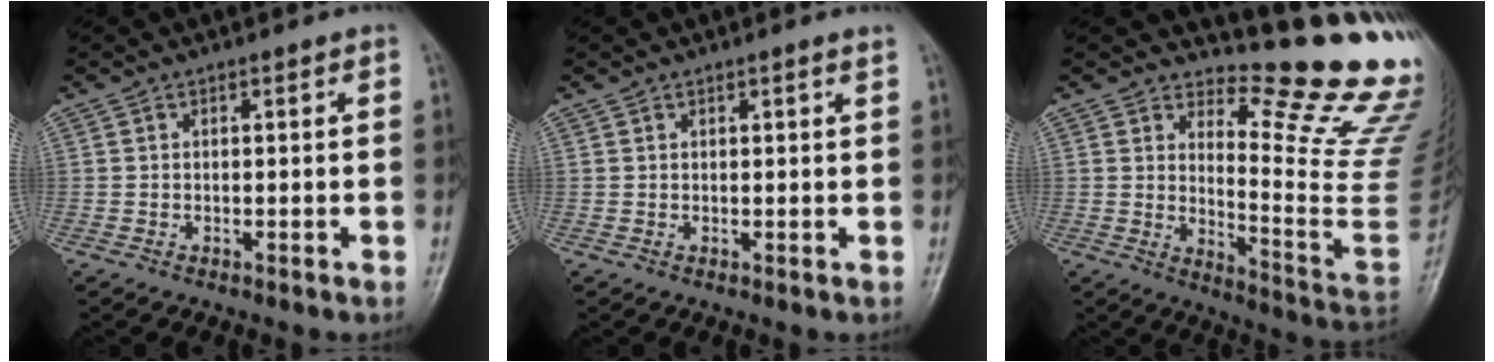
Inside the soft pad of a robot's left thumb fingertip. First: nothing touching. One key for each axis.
{"total": 0.8, "fx": 0.6, "fy": 0.2, "fz": 0.5, "tx": -0.005, "ty": -0.001, "tz": 0.006}
{"total": 16.7, "fx": 13.4, "fy": 2.2, "fz": 9.7, "tx": -0.105, "ty": -0.176, "tz": 0.175}